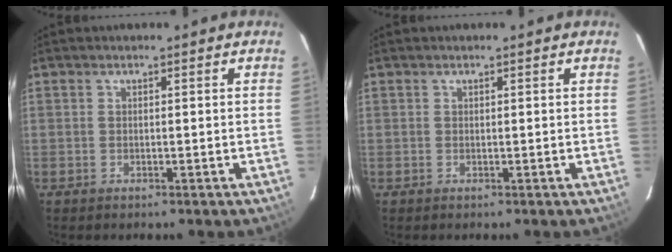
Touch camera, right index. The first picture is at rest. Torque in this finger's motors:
{"motor_torque": [-0.09, 0.19, -0.02, 0.01]}